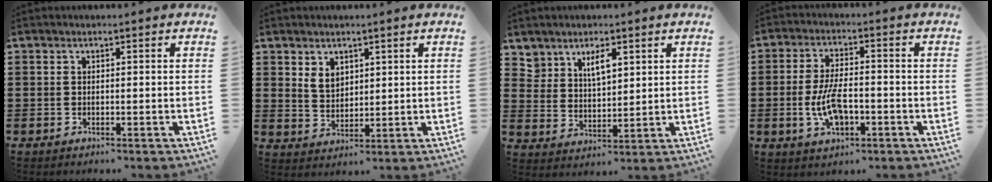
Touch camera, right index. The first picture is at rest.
{"total": 3.5, "force": [2.1, 2.5, 1.3], "torque": [-0.035, 0.010, 0.041]}
{"total": 4.8, "force": [3.5, 2.4, 2.3], "torque": [-0.049, -0.004, 0.064]}
{"total": 7.6, "force": [-2.0, 3.3, 6.5], "torque": [-0.145, -0.002, -0.040]}